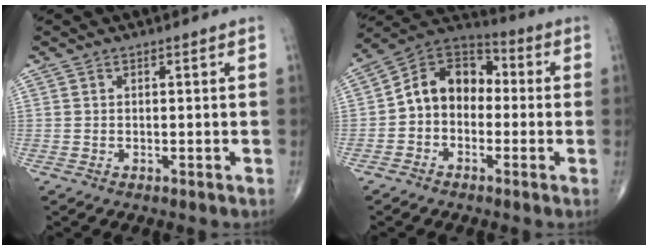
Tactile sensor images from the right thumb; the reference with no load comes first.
{"total": 11.2, "force": [-0.9, 8.5, 7.3], "torque": [-0.090, 0.044, -0.037]}